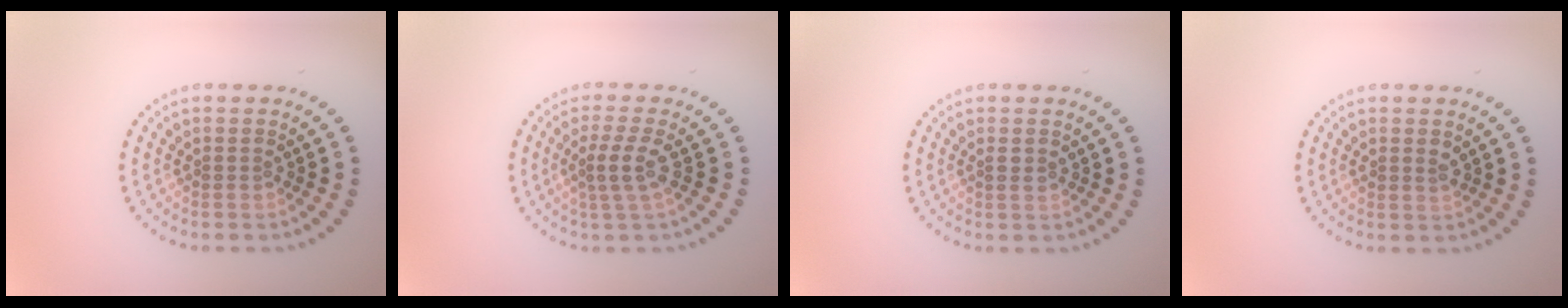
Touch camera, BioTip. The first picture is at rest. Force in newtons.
{"total": 2.4, "press": 1.9, "slide": 1.5}
{"total": 0.5, "press": 0.4, "slide": 0.3}
{"total": 0.9, "press": 0.8, "slide": 0.2}